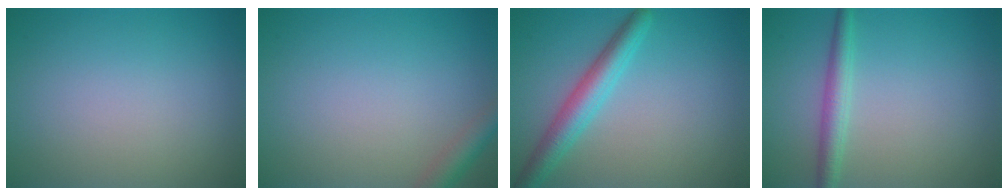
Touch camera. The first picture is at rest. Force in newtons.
{"total": 2.3, "press": 2.3, "slide": 0.1}
{"total": 3.9, "press": 3.9, "slide": 0.1}
{"total": 2.4, "press": 2.4, "slide": 0.0}